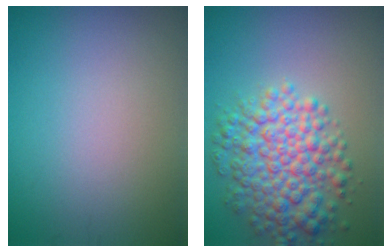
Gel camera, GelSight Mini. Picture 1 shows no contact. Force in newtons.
{"total": 7.1, "press": 7.1, "slide": 0.2}